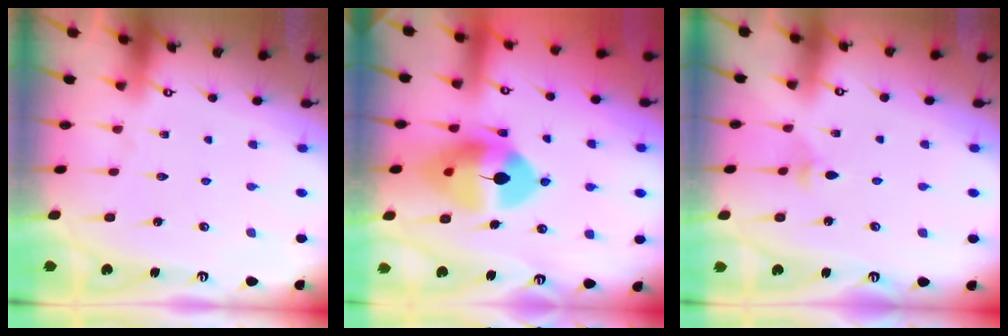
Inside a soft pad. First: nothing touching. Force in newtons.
{"total": 12.7, "press": 12.6, "slide": 1.8}
{"total": 3.2, "press": 3.1, "slide": 0.6}